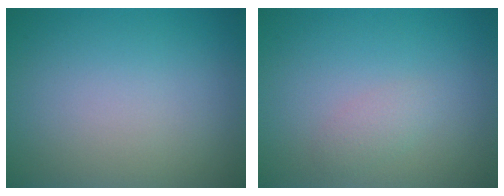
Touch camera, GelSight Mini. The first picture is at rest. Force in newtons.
{"total": 1.2, "press": 1.2, "slide": 0.1}